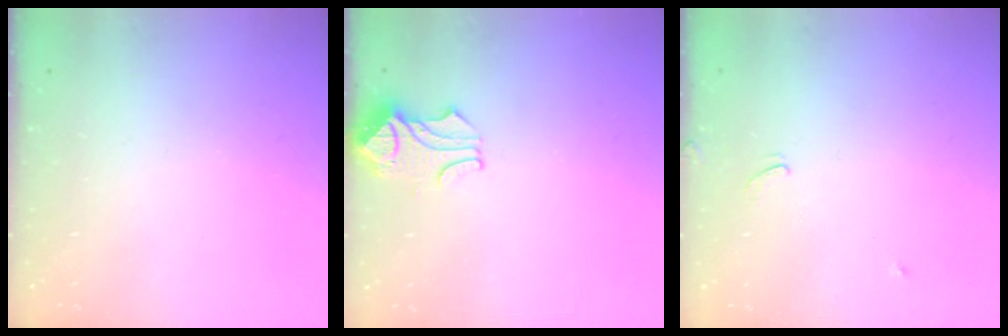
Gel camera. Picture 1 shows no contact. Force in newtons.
{"total": 0.8, "press": 0.5, "slide": 0.6}
{"total": 0.7, "press": 0.6, "slide": 0.4}